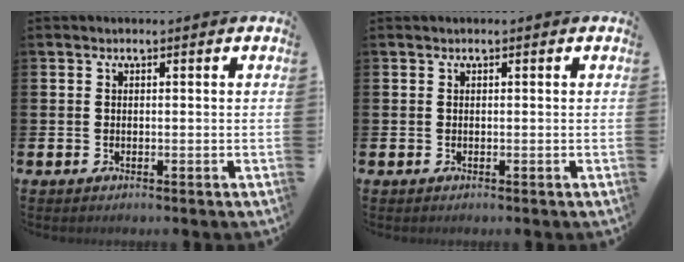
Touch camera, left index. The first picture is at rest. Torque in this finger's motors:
{"motor_torque": [1.13, -1.00, 0.14, 0.07]}